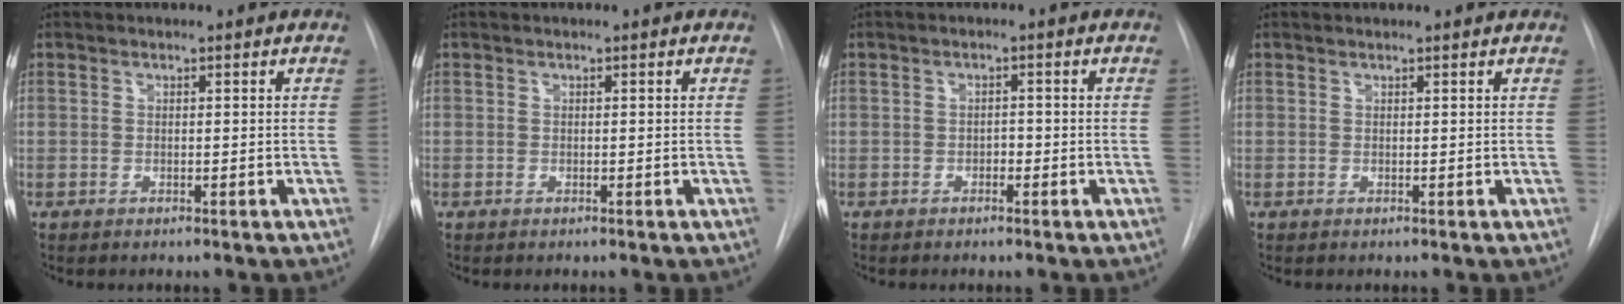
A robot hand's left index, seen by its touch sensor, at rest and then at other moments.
{"total": 0.0}
{"total": 1.7, "force": [-1.5, 0.5, 0.5], "torque": [-0.004, -0.002, -0.024]}
{"total": 0.0}